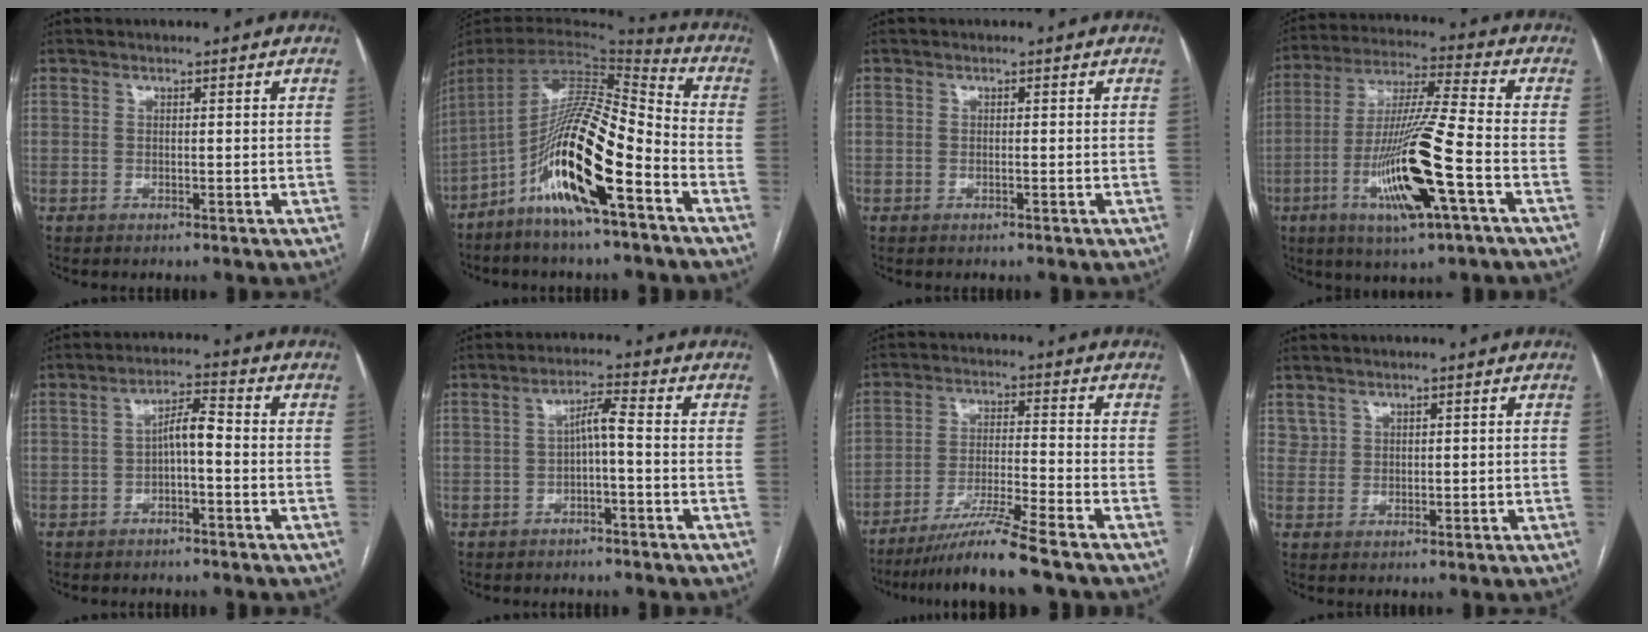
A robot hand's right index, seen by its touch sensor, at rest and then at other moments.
{"total": 17.4, "force": [-7.7, 1.7, 15.5], "torque": [-0.300, -0.001, -0.139]}
{"total": 0.0}
{"total": 16.3, "force": [-5.5, 0.5, 15.3], "torque": [-0.303, -0.016, -0.099]}
{"total": 4.2, "force": [-0.8, 1.0, 4.0], "torque": [-0.069, 0.018, -0.012]}
{"total": 3.5, "force": [-0.8, 0.2, 3.4], "torque": [-0.060, 0.017, -0.010]}
{"total": 9.5, "force": [-7.8, -1.8, 5.2], "torque": [-0.087, -0.026, -0.137]}
{"total": 2.0, "force": [1.3, 1.4, 0.0], "torque": [0.008, 0.003, 0.025]}